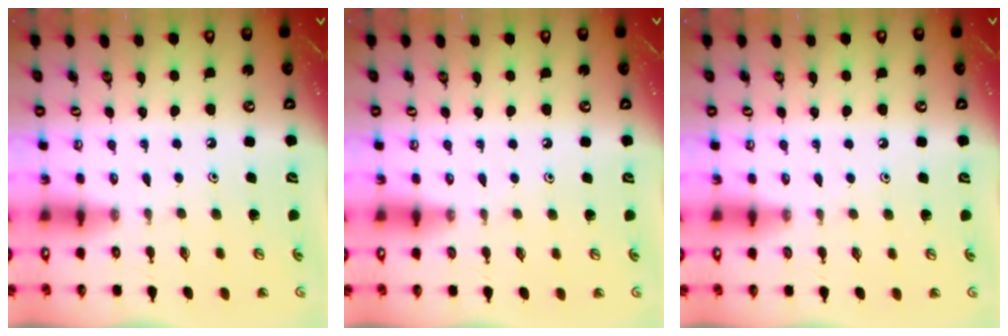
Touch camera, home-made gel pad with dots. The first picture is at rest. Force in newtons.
{"total": 2.7, "press": 2.7, "slide": 0.3}
{"total": 2.7, "press": 2.7, "slide": 0.3}